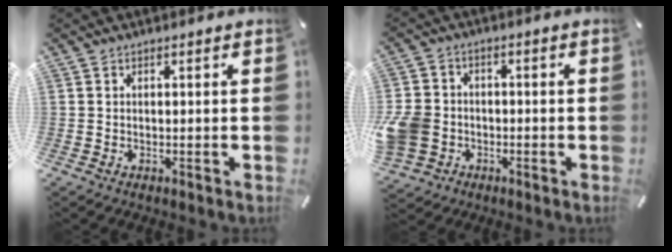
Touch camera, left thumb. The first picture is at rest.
{"total": 8.8, "force": [-2.3, 7.7, 3.5], "torque": [-0.094, 0.019, -0.045]}